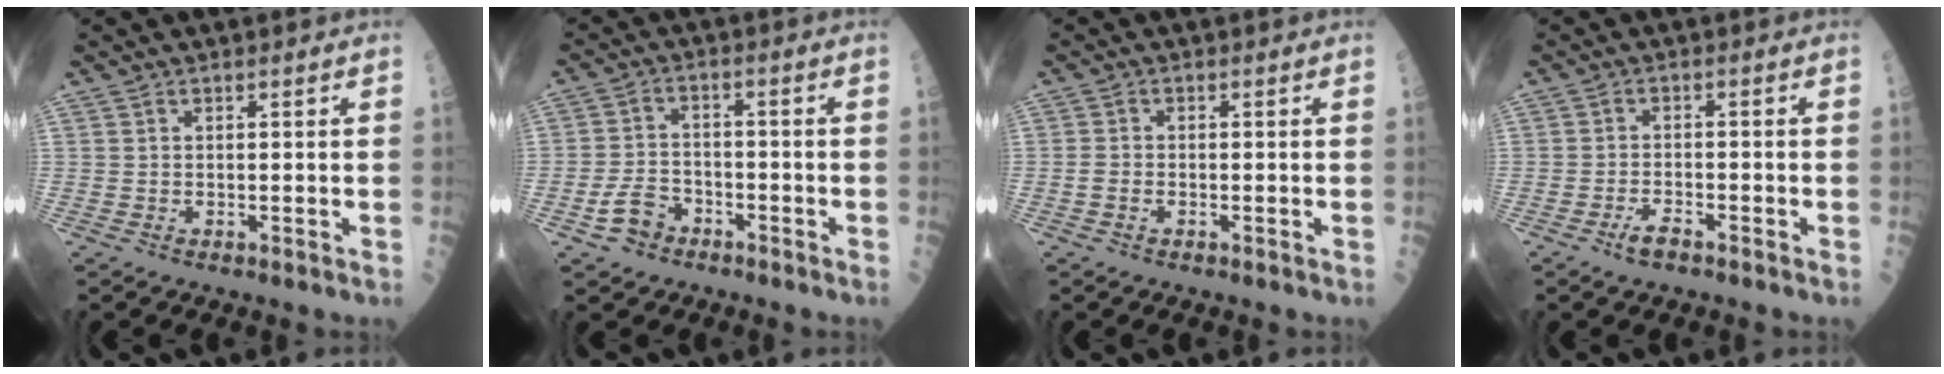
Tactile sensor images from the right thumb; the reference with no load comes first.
{"total": 5.5, "force": [-3.1, 3.9, 2.3], "torque": [-0.029, 0.030, -0.053]}
{"total": 1.6, "force": [-0.6, 1.0, 1.0], "torque": [-0.018, 0.007, -0.012]}
{"total": 3.0, "force": [-2.0, 1.0, 1.9], "torque": [-0.035, 0.012, -0.038]}